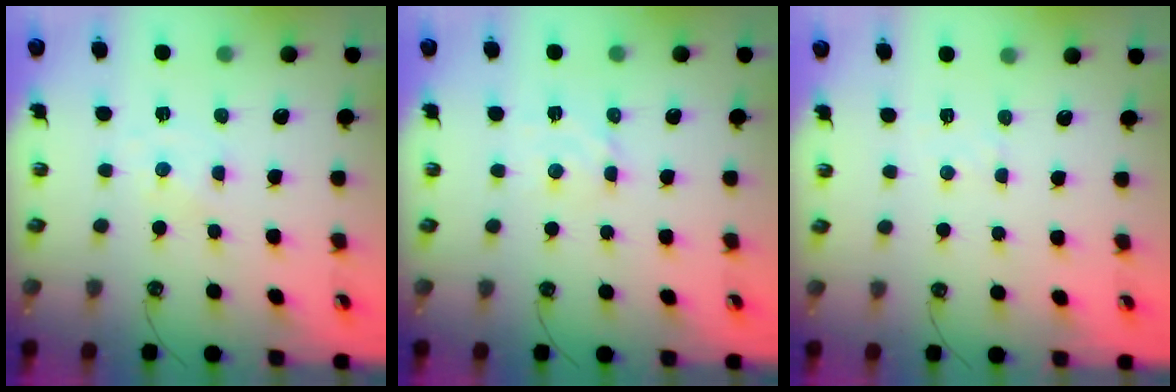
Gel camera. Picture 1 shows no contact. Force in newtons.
{"total": 3.9, "press": 3.8, "slide": 0.8}
{"total": 1.9, "press": 1.9, "slide": 0.3}